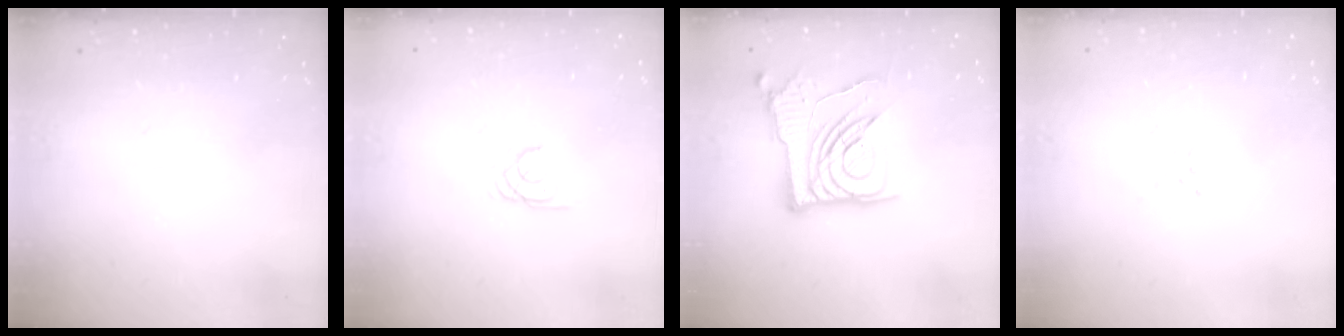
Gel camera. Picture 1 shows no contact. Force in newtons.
{"total": 1.6, "press": 1.6, "slide": 0.2}
{"total": 14.6, "press": 14.5, "slide": 1.5}
{"total": 2.3, "press": 2.2, "slide": 0.3}